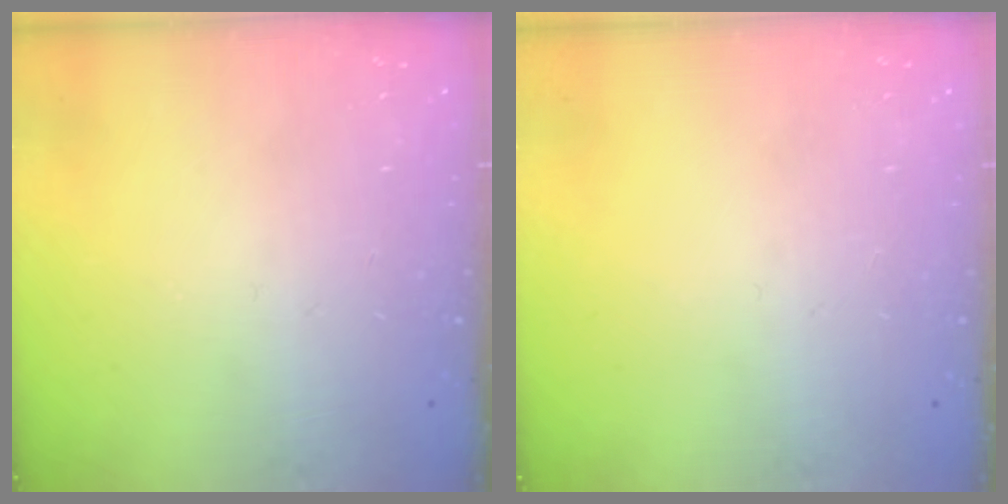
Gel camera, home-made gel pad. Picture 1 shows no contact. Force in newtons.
{"total": 0.0}